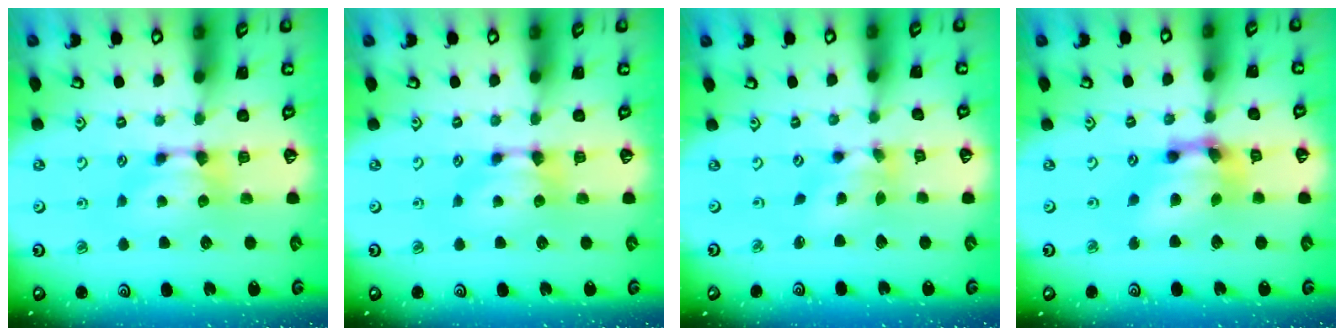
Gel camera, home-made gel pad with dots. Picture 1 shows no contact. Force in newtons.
{"total": 0.0}
{"total": 2.6, "press": 2.1, "slide": 1.6}
{"total": 9.1, "press": 8.5, "slide": 3.2}